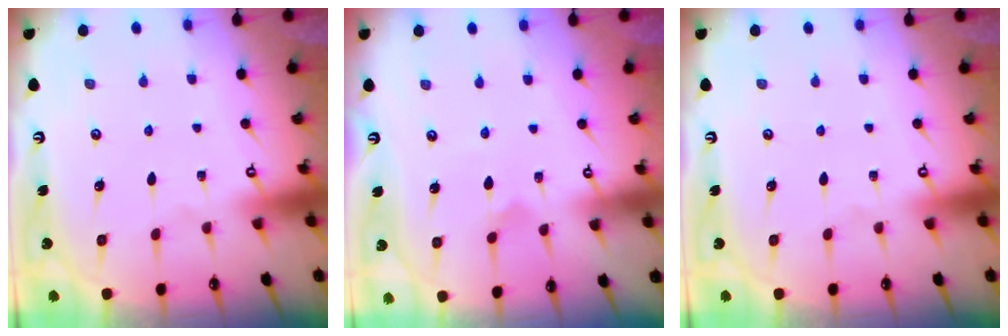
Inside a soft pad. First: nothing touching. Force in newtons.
{"total": 2.3, "press": 2.3, "slide": 0.2}
{"total": 0.0}